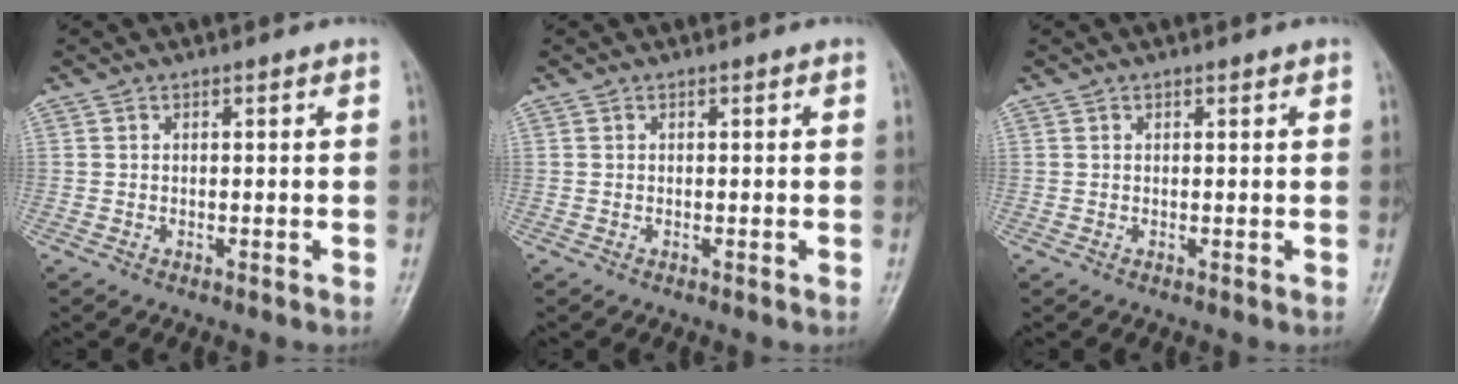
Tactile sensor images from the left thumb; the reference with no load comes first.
{"total": 0.0}
{"total": 0.7, "force": [0.5, 0.3, 0.3], "torque": [-0.005, -0.002, 0.006]}